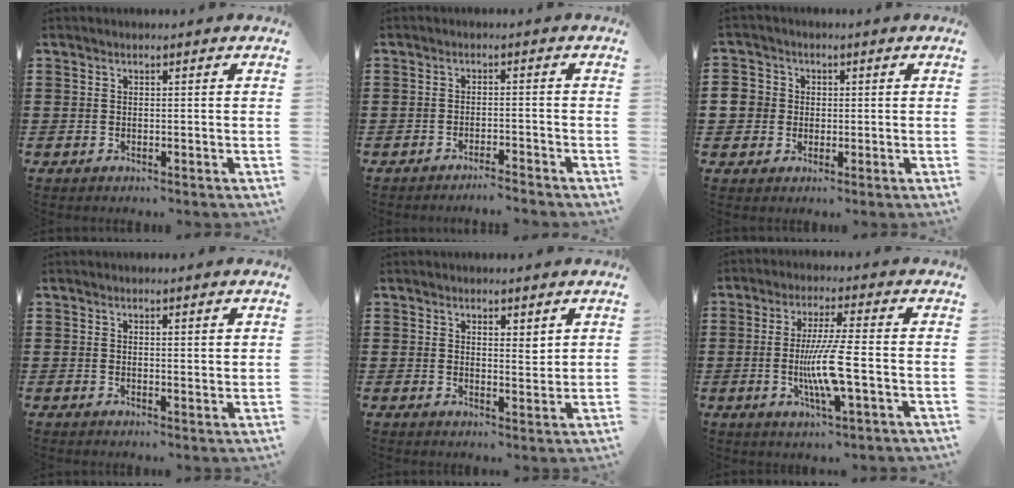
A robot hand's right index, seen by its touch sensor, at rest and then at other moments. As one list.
[{"total": 2.0, "force": [-1.9, -0.3, 0.4], "torque": [-0.008, 0.002, -0.040]}, {"total": 4.2, "force": [0.1, 4.0, 1.2], "torque": [-0.053, 0.008, -0.003]}, {"total": 0.9, "force": [0.8, 0.2, 0.4], "torque": [-0.009, 0.002, 0.015]}, {"total": 2.3, "force": [2.0, 1.0, 0.8], "torque": [-0.011, 0.004, 0.035]}, {"total": 7.9, "force": [-1.6, 0.4, 7.7], "torque": [-0.157, -0.019, -0.037]}]